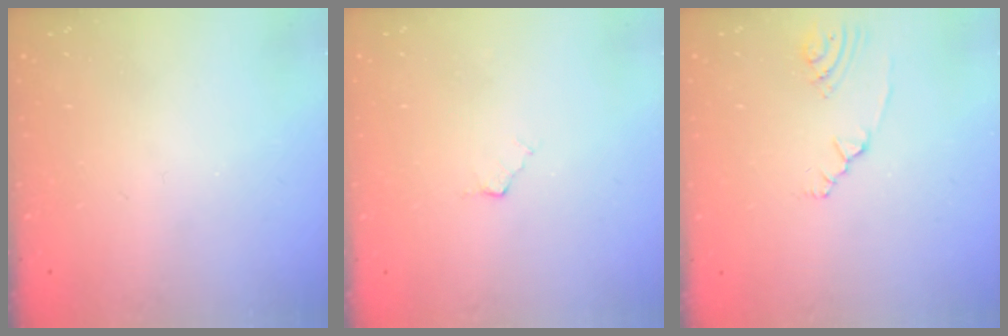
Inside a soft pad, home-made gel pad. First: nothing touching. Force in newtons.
{"total": 2.9, "press": 2.9, "slide": 0.5}
{"total": 2.4, "press": 2.2, "slide": 1.1}